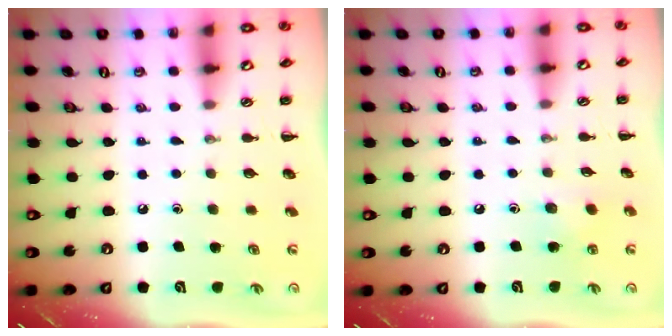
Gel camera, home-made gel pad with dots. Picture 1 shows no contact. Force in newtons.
{"total": 6.0, "press": 5.9, "slide": 1.5}